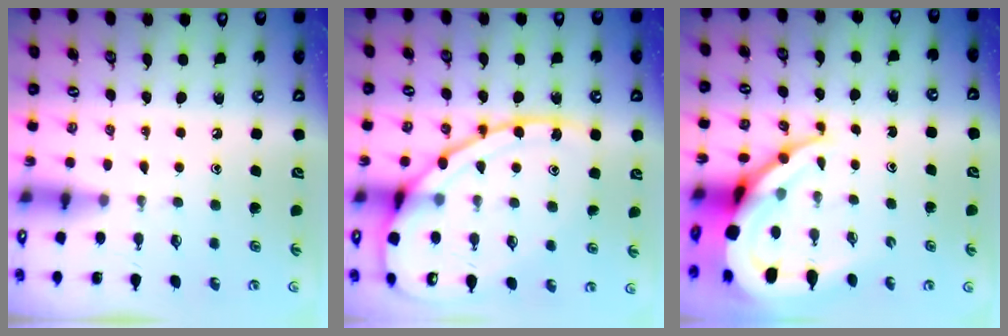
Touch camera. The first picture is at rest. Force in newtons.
{"total": 16.3, "press": 16.2, "slide": 1.6}
{"total": 13.1, "press": 13.1, "slide": 1.5}